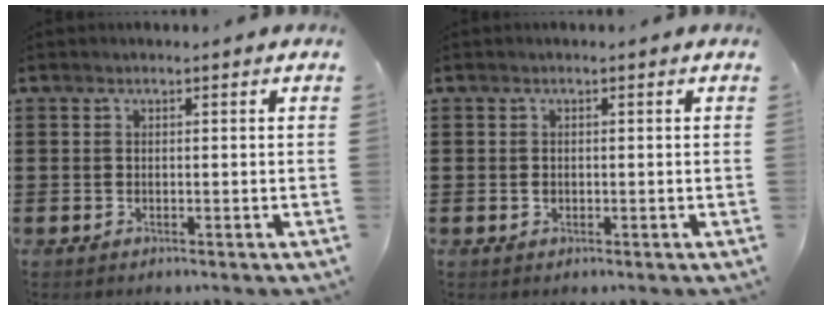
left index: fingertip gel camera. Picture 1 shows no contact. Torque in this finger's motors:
{"motor_torque": [0.18, 0.14, 0.05, 0.01]}